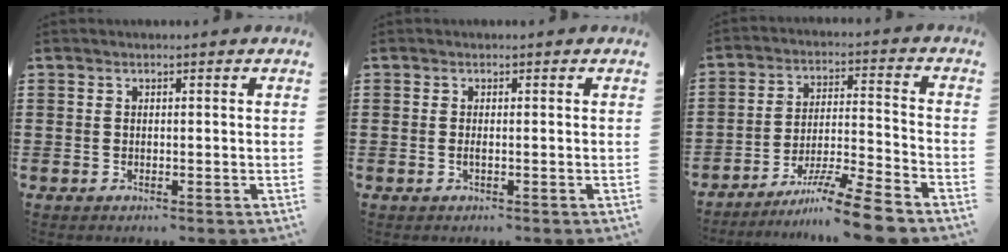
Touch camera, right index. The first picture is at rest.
{"total": 0.7, "force": [-0.2, -0.1, 0.7], "torque": [-0.013, -0.006, -0.003]}
{"total": 9.8, "force": [-8.2, -0.2, 5.4], "torque": [-0.085, 0.015, -0.158]}